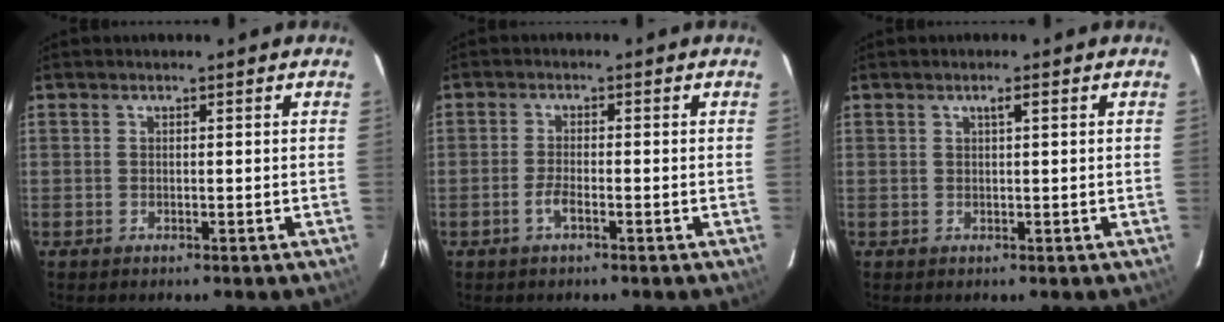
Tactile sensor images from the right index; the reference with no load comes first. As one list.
[{"total": 2.3, "force": [-1.4, 0.5, 1.8], "torque": [-0.045, 0.000, -0.029]}, {"total": 1.2, "force": [0.5, 0.1, 1.0], "torque": [-0.018, 0.005, 0.010]}]